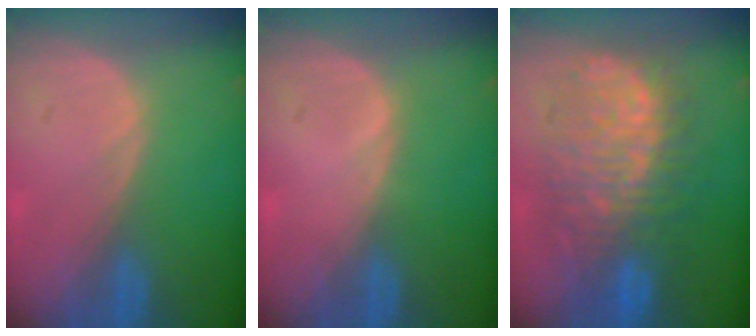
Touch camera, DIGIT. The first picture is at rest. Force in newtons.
{"total": 0.5, "press": 0.1, "slide": 0.5}
{"total": 12.3, "press": 12.2, "slide": 1.3}